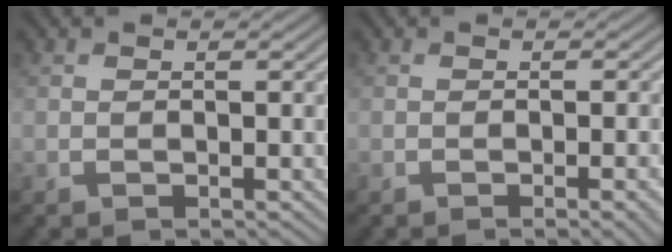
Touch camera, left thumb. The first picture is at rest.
{"total": 2.7, "force": [-1.0, 0.6, 2.5], "torque": [-0.028, 0.006, -0.018]}